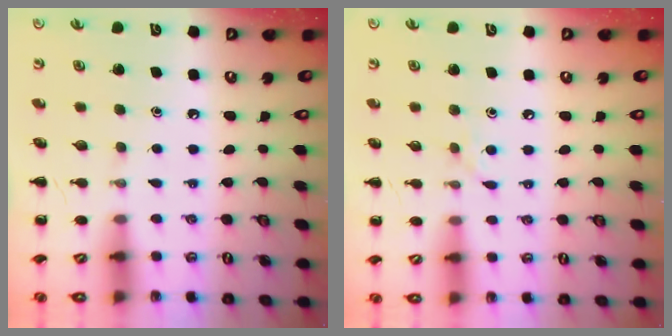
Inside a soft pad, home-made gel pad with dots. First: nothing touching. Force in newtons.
{"total": 4.7, "press": 4.3, "slide": 1.8}